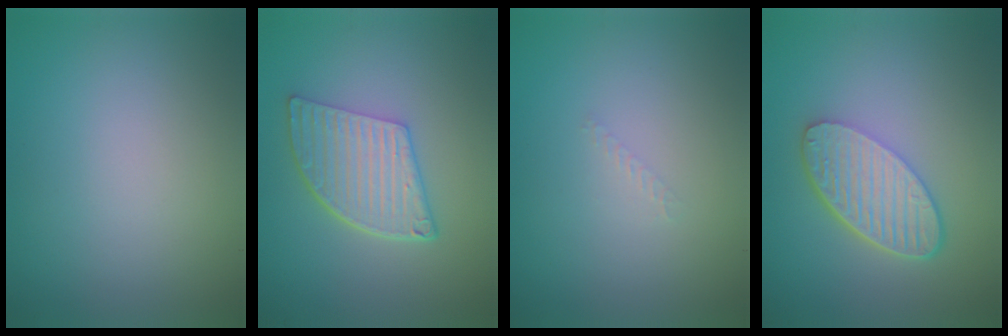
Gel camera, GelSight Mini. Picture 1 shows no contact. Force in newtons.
{"total": 5.6, "press": 4.2, "slide": 3.7}
{"total": 0.6, "press": 0.6, "slide": 0.1}
{"total": 5.7, "press": 4.2, "slide": 3.9}